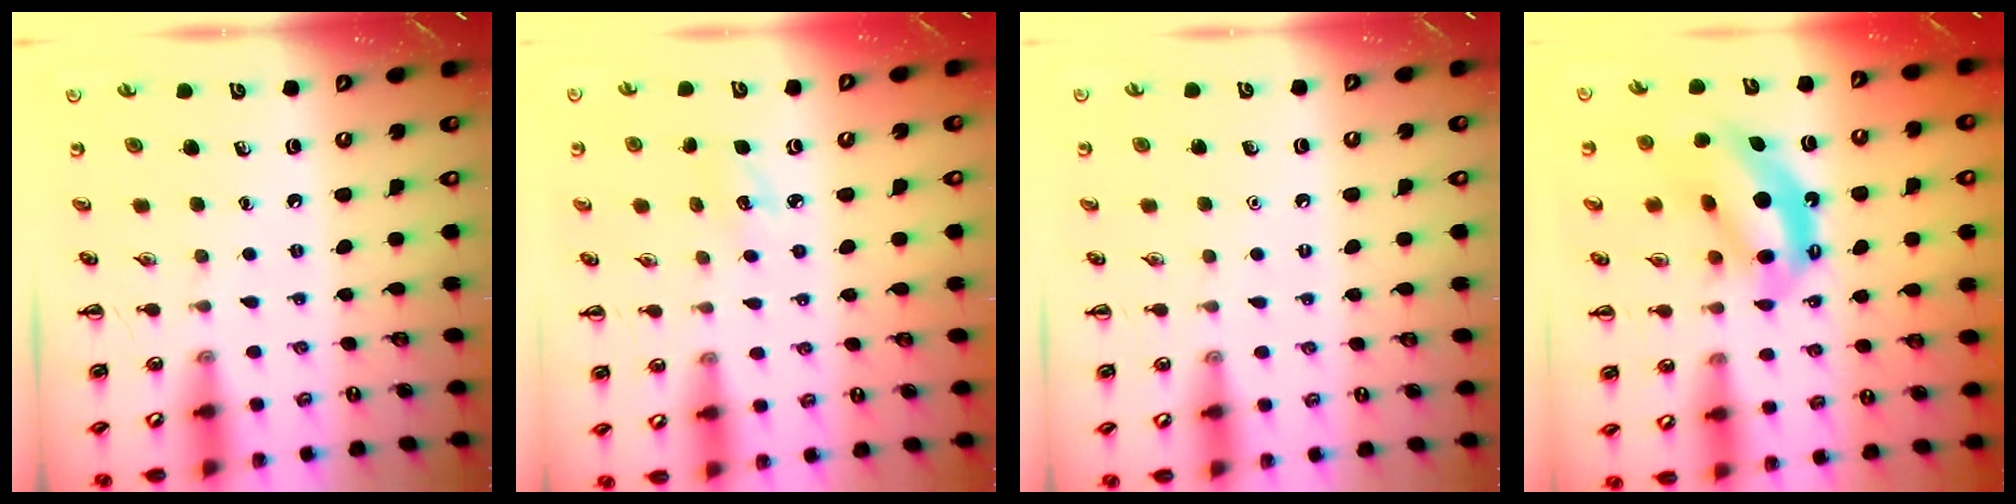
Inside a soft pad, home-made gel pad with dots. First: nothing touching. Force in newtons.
{"total": 4.0, "press": 3.9, "slide": 0.9}
{"total": 1.6, "press": 1.6, "slide": 0.1}
{"total": 11.8, "press": 11.4, "slide": 3.0}